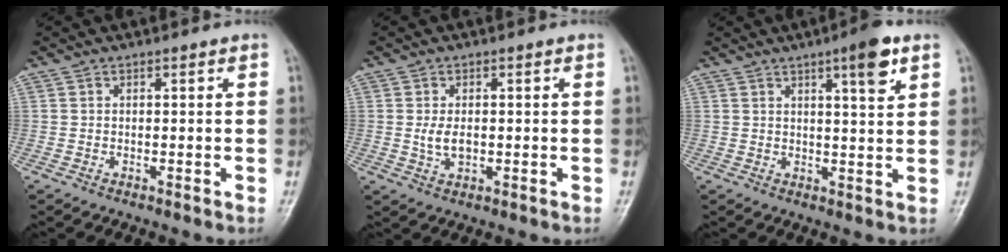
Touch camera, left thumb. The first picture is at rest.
{"total": 3.5, "force": [0.0, 2.1, 2.8], "torque": [-0.054, -0.004, 0.002]}
{"total": 6.5, "force": [3.5, 1.1, 5.3], "torque": [-0.071, -0.018, 0.050]}